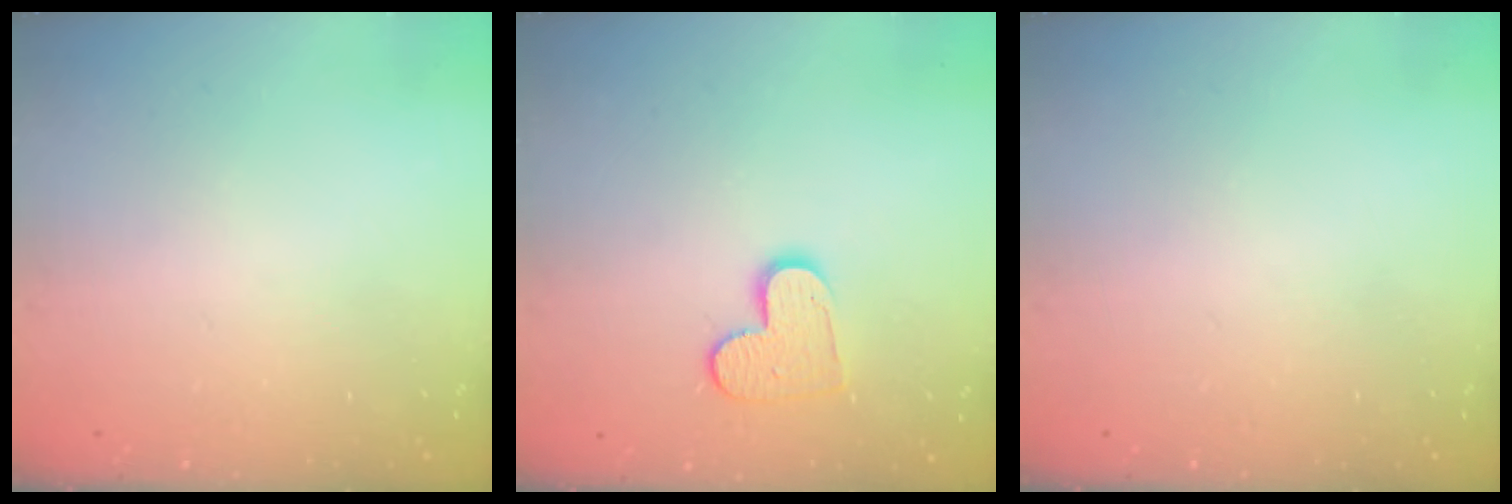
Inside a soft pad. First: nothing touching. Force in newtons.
{"total": 9.7, "press": 9.7, "slide": 0.5}
{"total": 0.0}